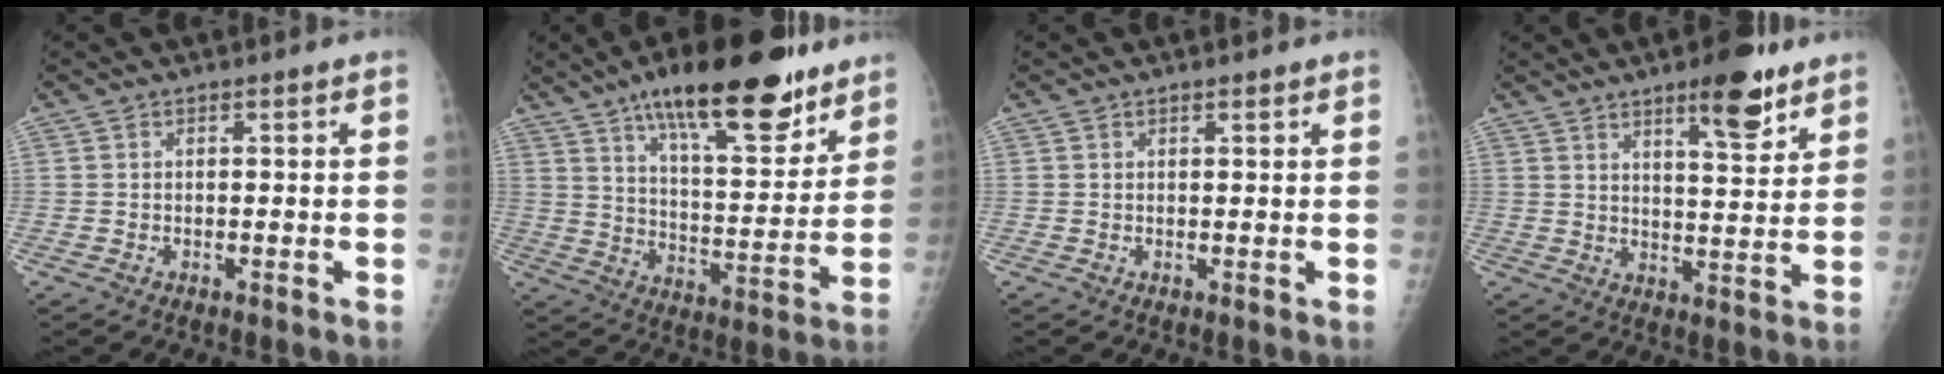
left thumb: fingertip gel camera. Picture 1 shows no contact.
{"total": 23.0, "force": [15.1, 7.6, 15.6], "torque": [-0.205, -0.060, 0.239]}
{"total": 0.9, "force": [0.6, 0.2, 0.7], "torque": [-0.010, -0.001, 0.010]}
{"total": 10.5, "force": [6.8, 2.9, 7.4], "torque": [-0.089, -0.040, 0.099]}